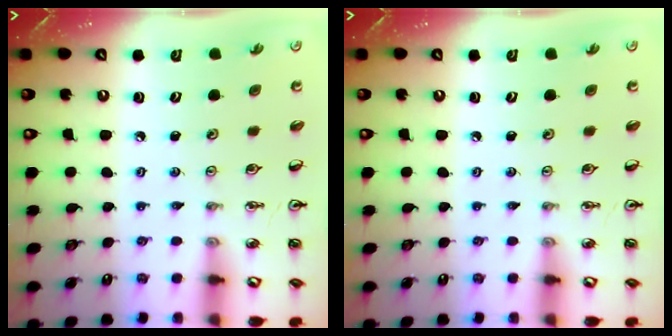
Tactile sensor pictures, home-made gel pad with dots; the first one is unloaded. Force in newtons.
{"total": 0.0}